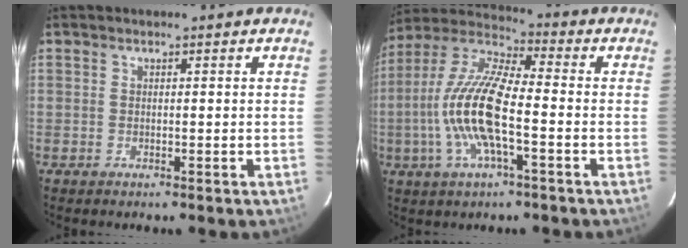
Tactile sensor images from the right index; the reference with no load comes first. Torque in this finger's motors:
{"motor_torque": [2.14, 0.00, 1.05, 0.21]}